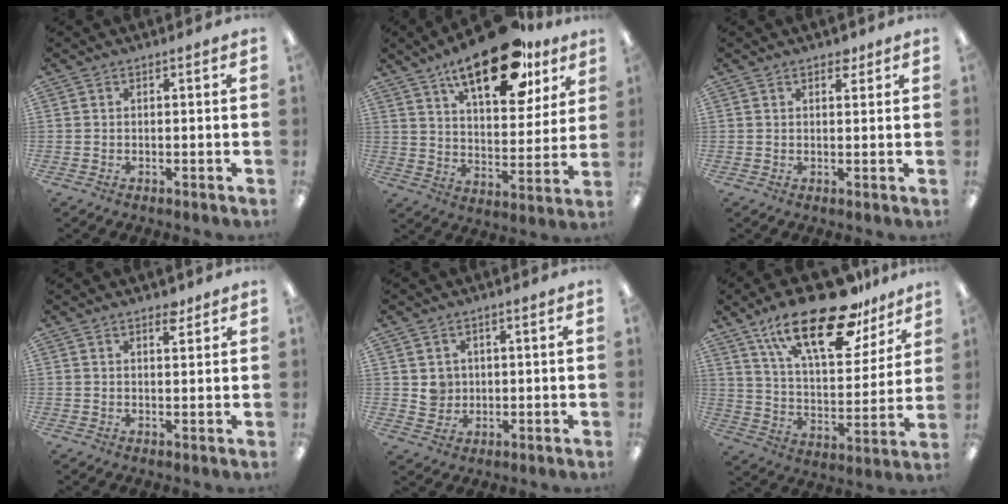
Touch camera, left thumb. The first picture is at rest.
{"total": 22.0, "force": [14.2, 9.1, 14.1], "torque": [-0.213, -0.068, 0.234]}
{"total": 2.2, "force": [1.7, 1.2, 1.0], "torque": [0.004, -0.008, 0.024]}
{"total": 3.0, "force": [2.4, 1.1, 1.4], "torque": [-0.007, -0.012, 0.037]}
{"total": 4.1, "force": [1.2, 3.9, 0.6], "torque": [0.002, -0.002, 0.018]}
{"total": 24.8, "force": [16.6, 9.9, 15.6], "torque": [-0.252, -0.091, 0.282]}